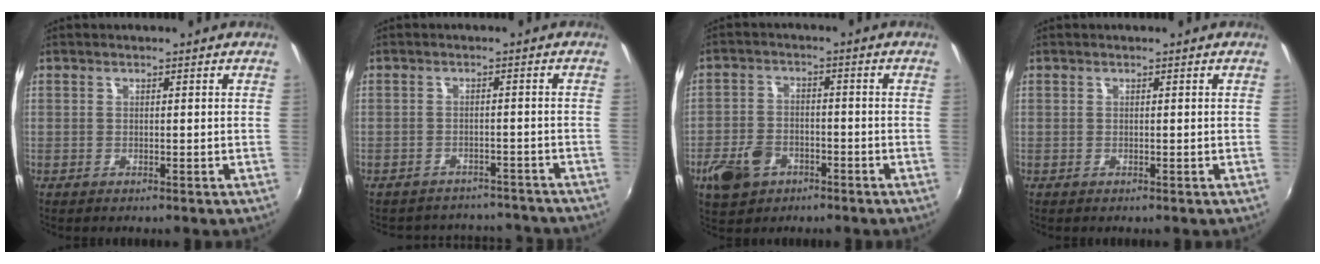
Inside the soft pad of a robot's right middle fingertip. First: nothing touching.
{"total": 11.1, "force": [-10.0, 4.4, 2.3], "torque": [-0.054, 0.017, -0.120]}
{"total": 8.3, "force": [-4.4, 5.5, 4.3], "torque": [-0.110, -0.001, -0.078]}
{"total": 0.0}